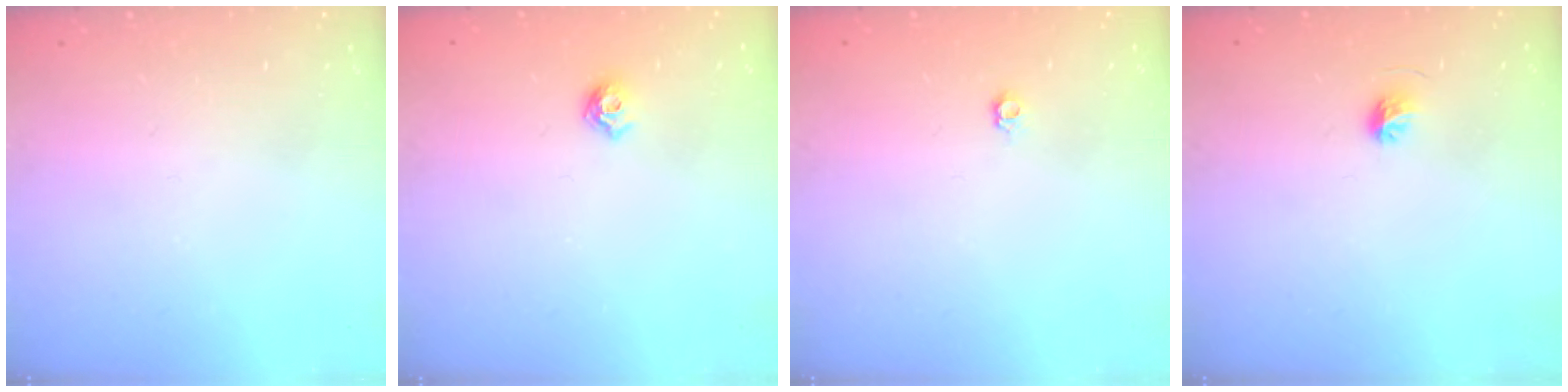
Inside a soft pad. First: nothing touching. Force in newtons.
{"total": 5.9, "press": 5.8, "slide": 1.0}
{"total": 3.5, "press": 3.5, "slide": 0.4}
{"total": 4.2, "press": 3.9, "slide": 1.4}